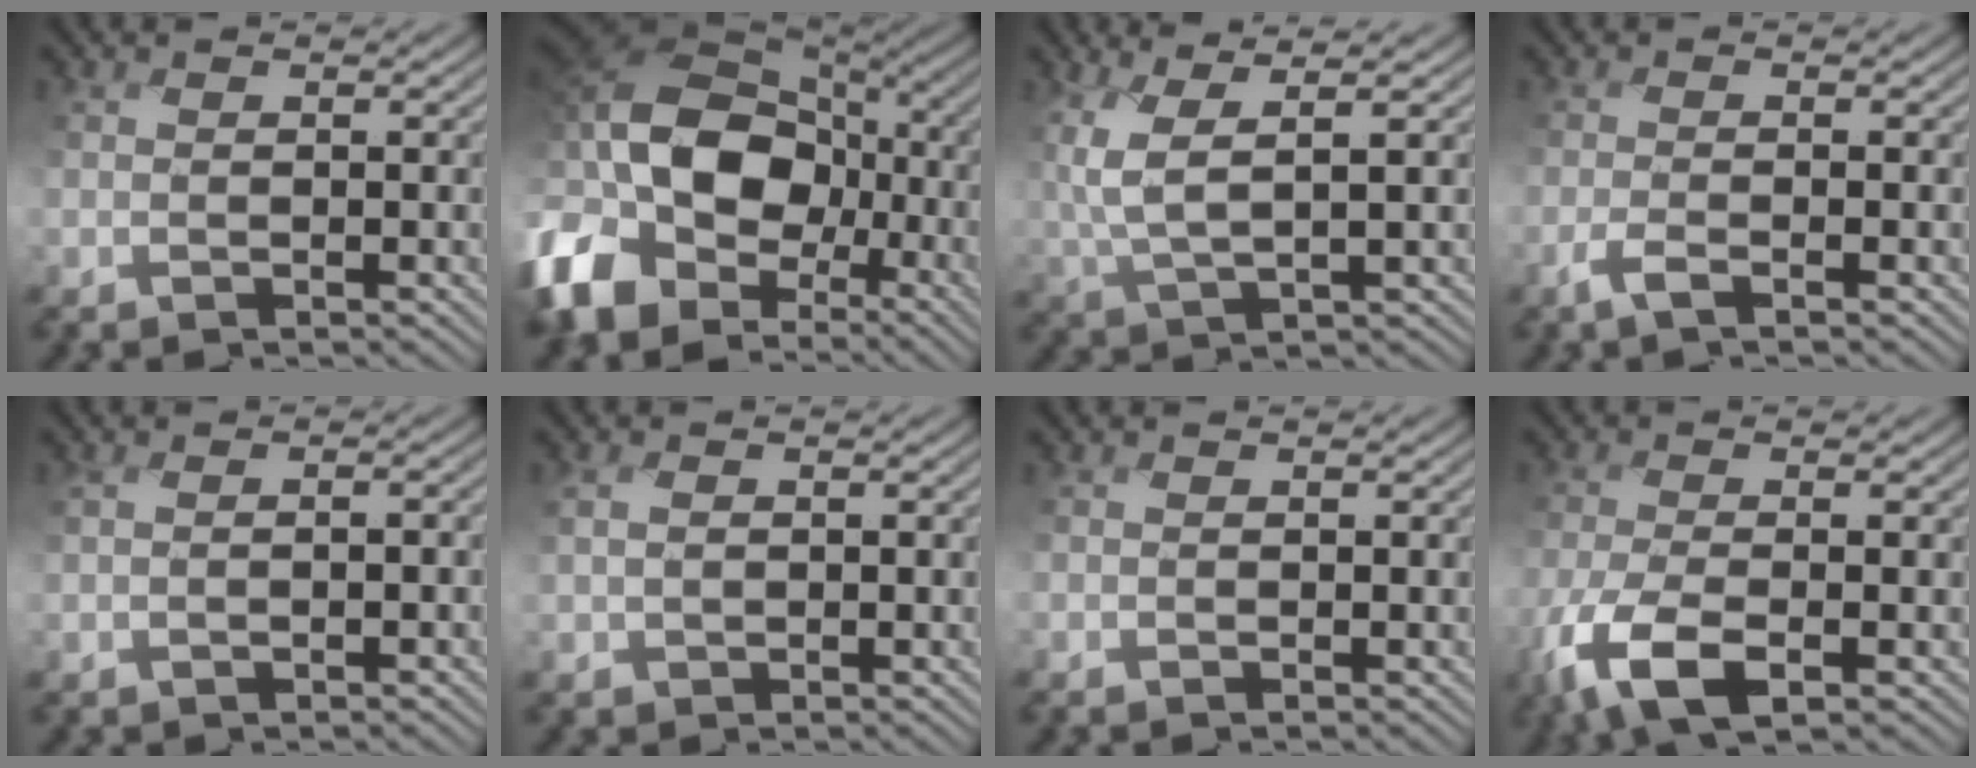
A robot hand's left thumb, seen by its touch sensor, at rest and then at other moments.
{"total": 19.0, "force": [-3.7, 14.2, 12.1], "torque": [-0.296, -0.004, -0.083]}
{"total": 4.8, "force": [1.8, 1.7, 4.1], "torque": [-0.112, -0.002, 0.039]}
{"total": 1.8, "force": [-1.2, 0.1, 1.3], "torque": [-0.031, 0.001, -0.030]}
{"total": 2.0, "force": [-0.2, 1.3, 1.6], "torque": [-0.024, 0.001, 0.001]}
{"total": 2.0, "force": [0.4, 1.7, 1.0], "torque": [-0.031, 0.000, 0.016]}
{"total": 0.0}
{"total": 7.6, "force": [-3.9, 3.0, 5.8], "torque": [-0.140, -0.022, -0.075]}